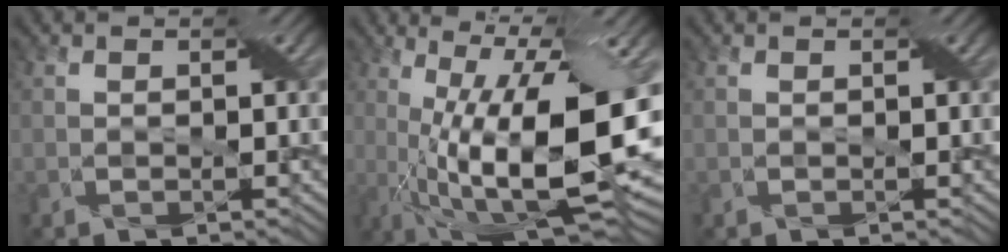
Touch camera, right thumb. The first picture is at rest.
{"total": 18.5, "force": [-0.8, 5.8, 17.5], "torque": [-0.272, -0.015, -0.004]}
{"total": 0.0}